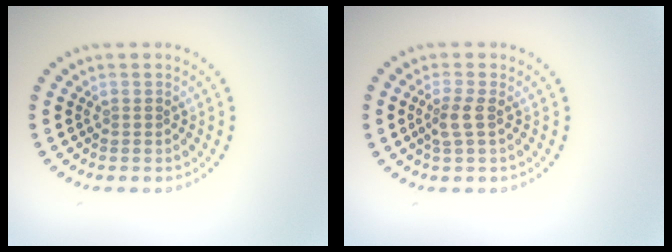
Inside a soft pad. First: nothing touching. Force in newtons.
{"total": 1.7, "press": 1.4, "slide": 0.8}